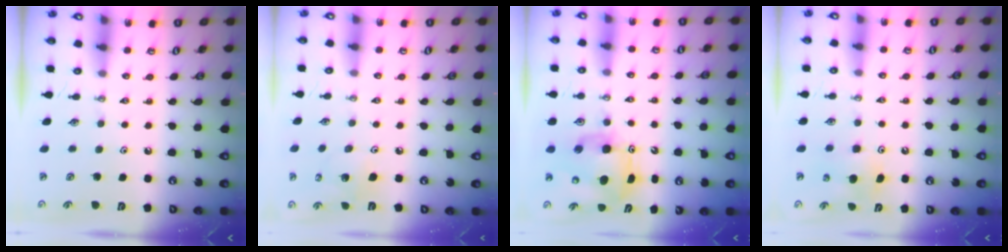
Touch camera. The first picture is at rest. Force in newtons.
{"total": 6.4, "press": 6.3, "slide": 1.1}
{"total": 8.3, "press": 8.1, "slide": 1.4}
{"total": 7.2, "press": 7.2, "slide": 0.7}